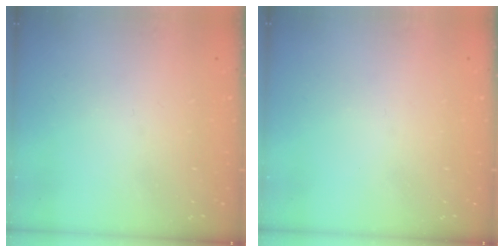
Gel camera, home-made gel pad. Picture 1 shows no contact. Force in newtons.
{"total": 0.0}